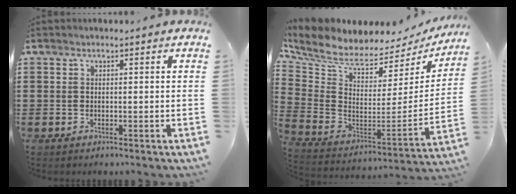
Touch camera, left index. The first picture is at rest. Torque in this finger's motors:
{"motor_torque": [1.34, -0.80, 0.46, 0.16]}